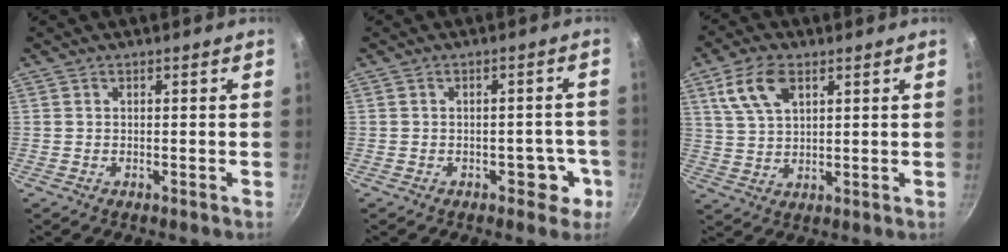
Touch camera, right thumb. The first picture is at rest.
{"total": 4.8, "force": [-2.0, 3.2, 2.9], "torque": [-0.004, 0.024, -0.019]}
{"total": 9.1, "force": [4.2, 5.0, 6.3], "torque": [-0.114, -0.003, 0.083]}